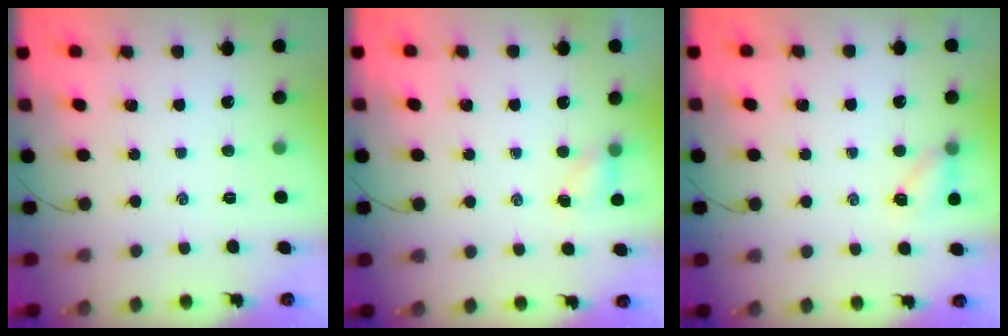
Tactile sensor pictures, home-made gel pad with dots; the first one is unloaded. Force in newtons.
{"total": 3.6, "press": 3.5, "slide": 1.1}
{"total": 5.6, "press": 5.4, "slide": 1.7}